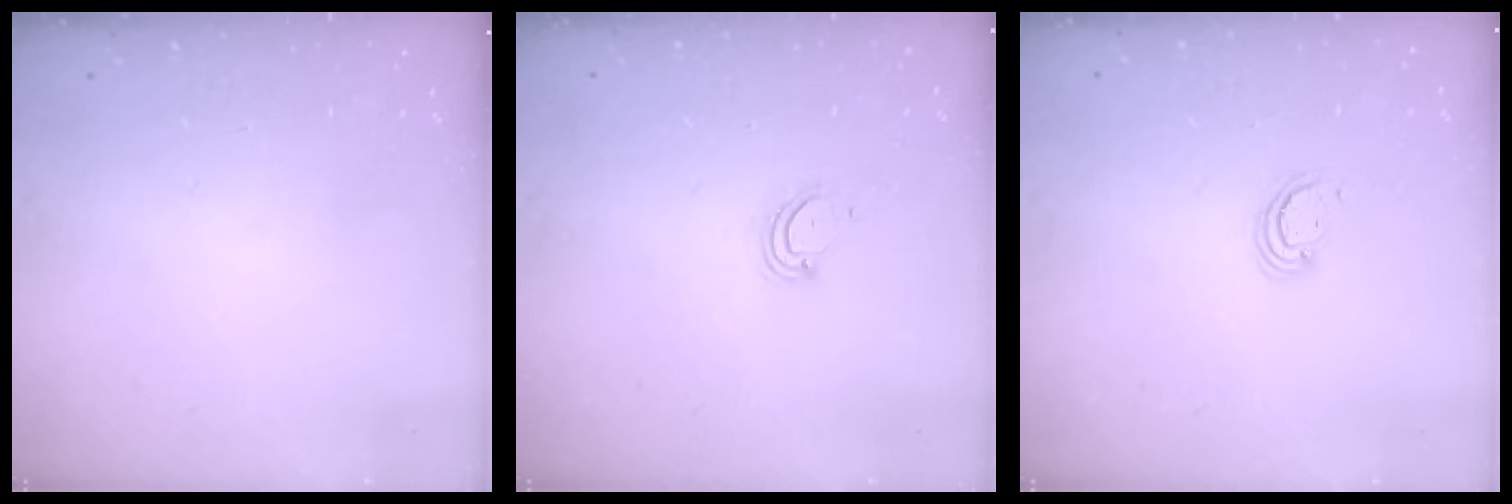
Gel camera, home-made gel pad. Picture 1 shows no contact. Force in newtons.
{"total": 4.4, "press": 4.4, "slide": 0.3}
{"total": 2.6, "press": 2.5, "slide": 0.2}